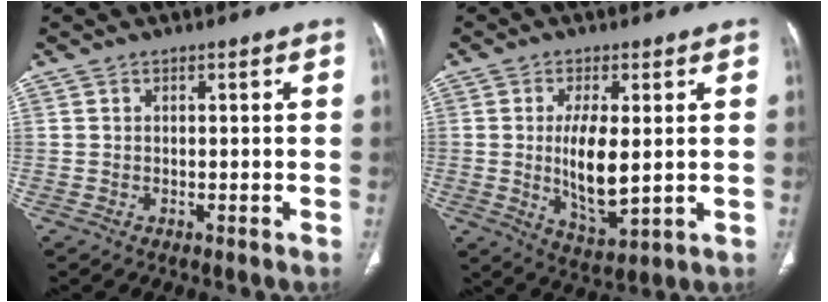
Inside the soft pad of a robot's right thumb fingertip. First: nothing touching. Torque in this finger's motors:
{"motor_torque": [3.29, 1.71, 1.38, -0.81, 0.53]}